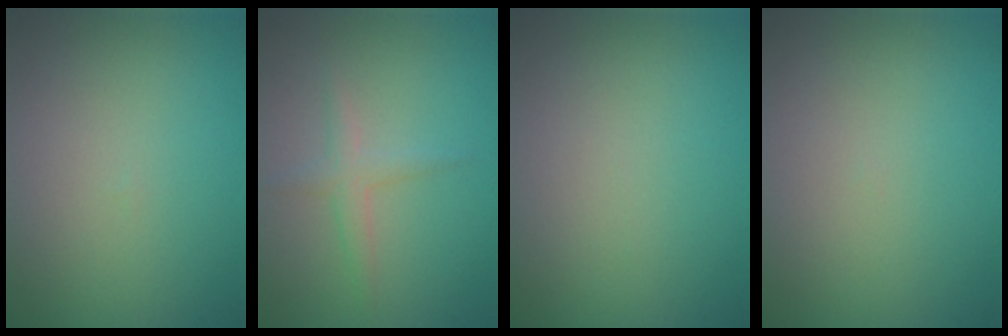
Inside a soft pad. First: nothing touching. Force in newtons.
{"total": 1.5, "press": 1.5, "slide": 0.1}
{"total": 0.0}
{"total": 0.0}